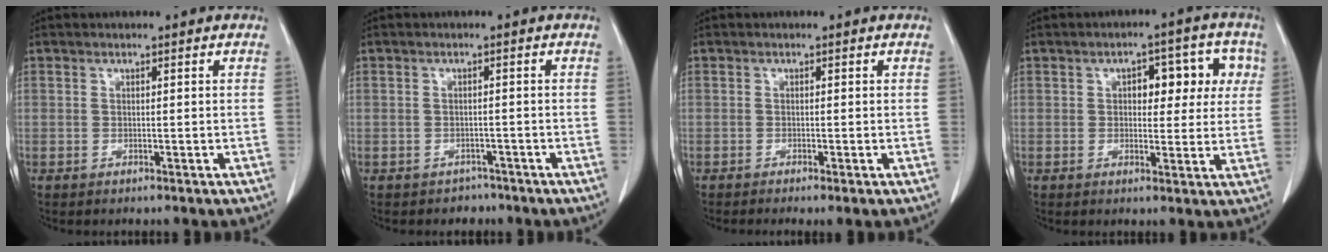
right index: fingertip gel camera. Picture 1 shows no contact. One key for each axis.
{"total": 2.2, "fx": -1.6, "fy": 1.5, "fz": -0.2, "tx": -0.009, "ty": 0.008, "tz": -0.022}
{"total": 1.3, "fx": -0.8, "fy": 0.1, "fz": 1.0, "tx": -0.022, "ty": -0.005, "tz": -0.014}
{"total": 8.1, "fx": 2.3, "fy": 4.1, "fz": 6.6, "tx": -0.071, "ty": 0.028, "tz": 0.028}